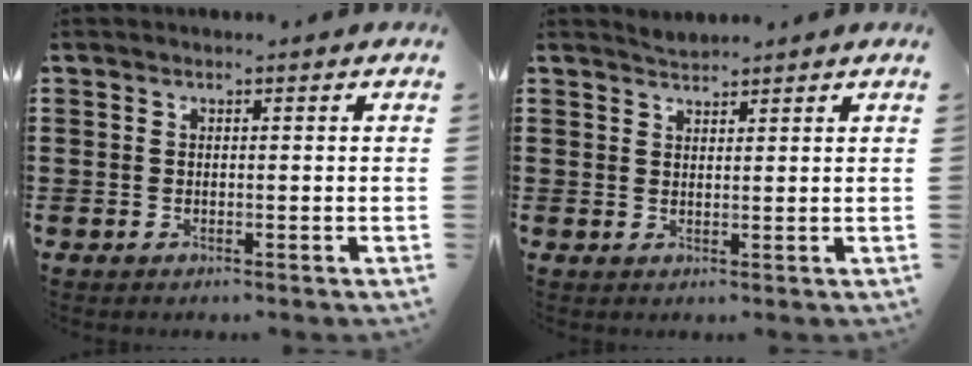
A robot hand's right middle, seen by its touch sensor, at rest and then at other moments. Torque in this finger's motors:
{"motor_torque": [0.00, -0.05, 0.02, -0.01]}